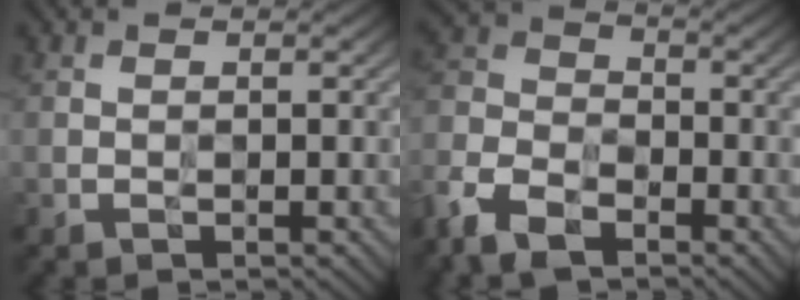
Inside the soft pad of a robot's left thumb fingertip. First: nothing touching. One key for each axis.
{"total": 9.6, "fx": -6.6, "fy": 5.0, "fz": 4.9, "tx": -0.129, "ty": -0.020, "tz": -0.149}